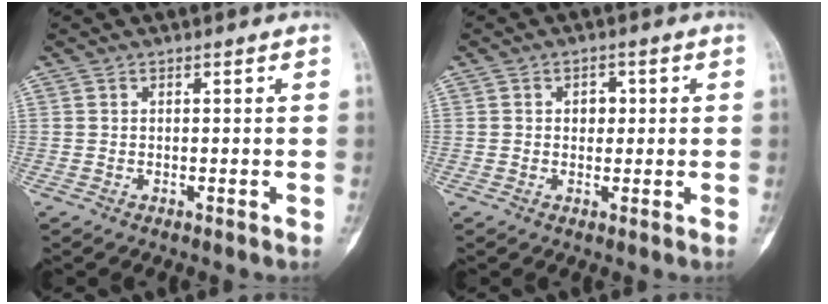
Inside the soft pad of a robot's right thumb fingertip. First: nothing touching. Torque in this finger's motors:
{"motor_torque": [0.52, -0.11, 0.24, -0.03, 0.02]}